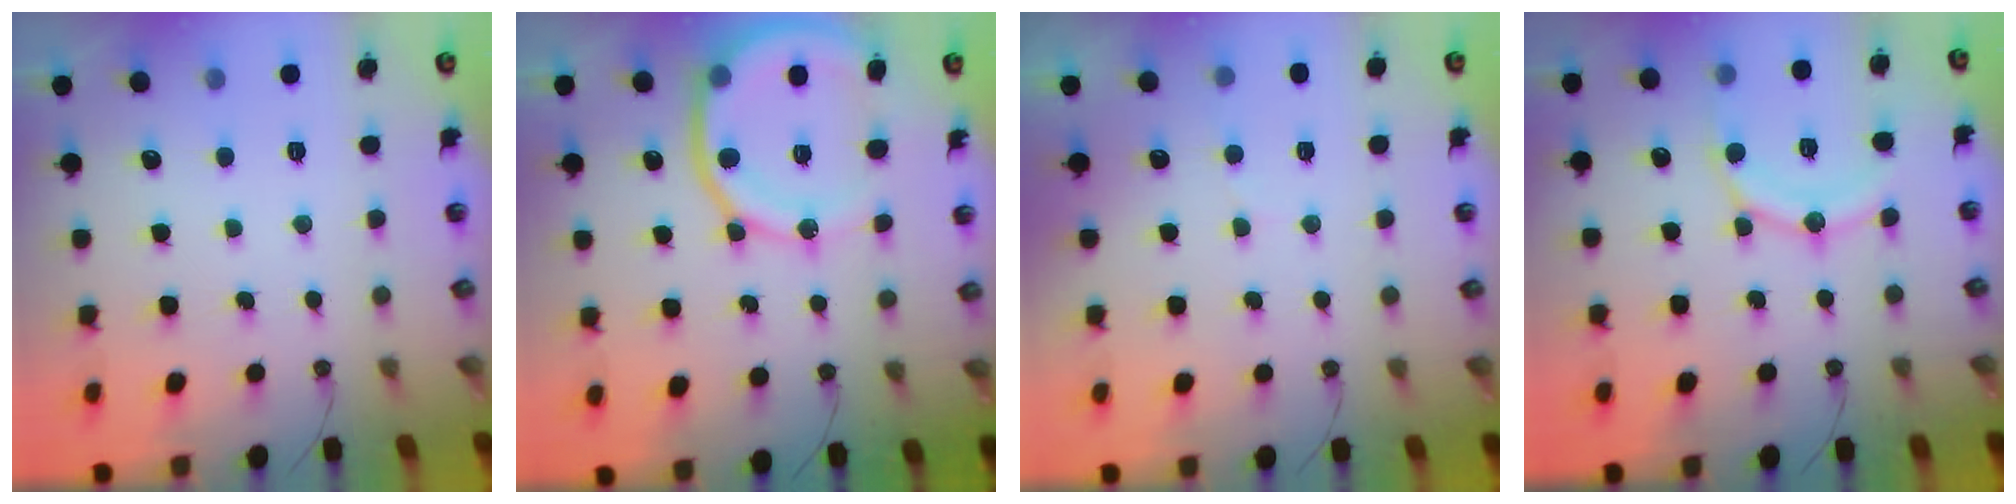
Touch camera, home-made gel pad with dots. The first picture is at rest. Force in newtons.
{"total": 15.2, "press": 15.1, "slide": 2.1}
{"total": 4.6, "press": 4.3, "slide": 1.8}
{"total": 12.0, "press": 12.0, "slide": 1.1}